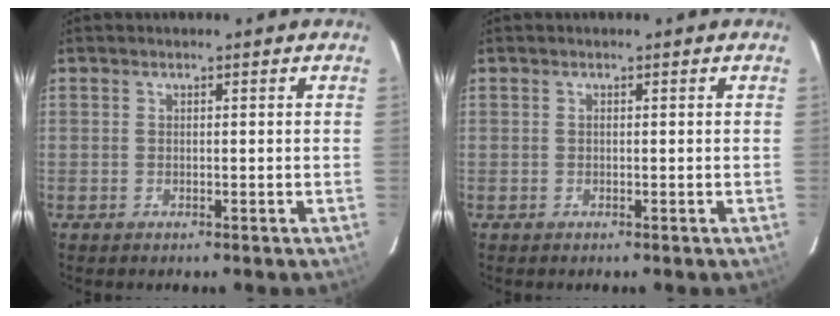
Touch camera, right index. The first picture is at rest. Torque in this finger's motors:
{"motor_torque": [0.23, -0.11, 0.06, 0.02]}